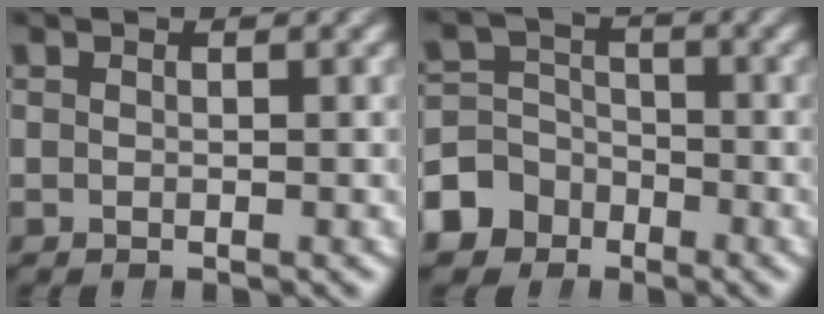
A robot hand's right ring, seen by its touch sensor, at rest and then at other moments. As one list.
[{"total": 6.3, "force": [-3.3, 5.2, 1.6], "torque": [-0.029, -0.027, -0.048]}]